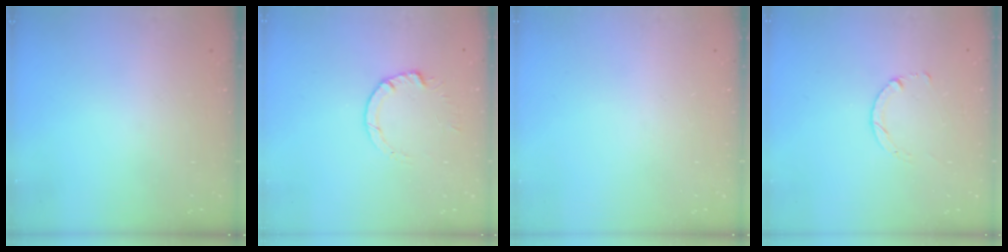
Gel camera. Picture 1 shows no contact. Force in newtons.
{"total": 3.5, "press": 3.5, "slide": 0.4}
{"total": 0.0}
{"total": 1.4, "press": 1.4, "slide": 0.2}